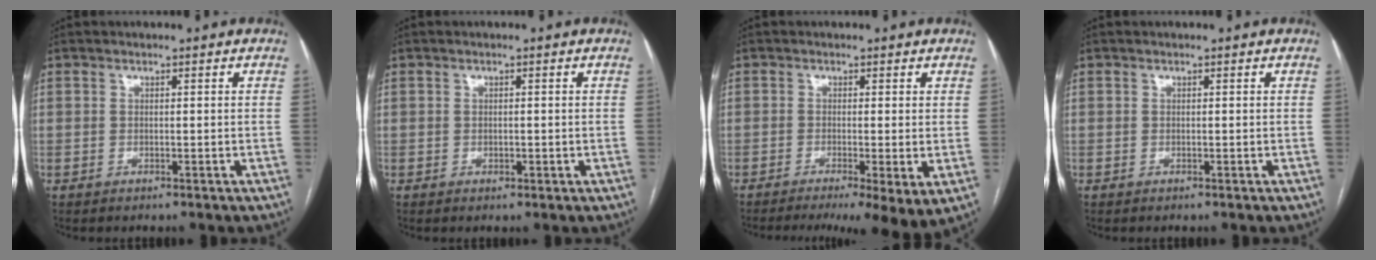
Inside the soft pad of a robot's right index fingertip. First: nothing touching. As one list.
[{"total": 0.9, "force": [-0.2, 0.7, 0.6], "torque": [-0.007, 0.001, 0.002]}, {"total": 9.1, "force": [-5.4, 1.1, 7.2], "torque": [-0.099, -0.014, -0.085]}, {"total": 0.0}]